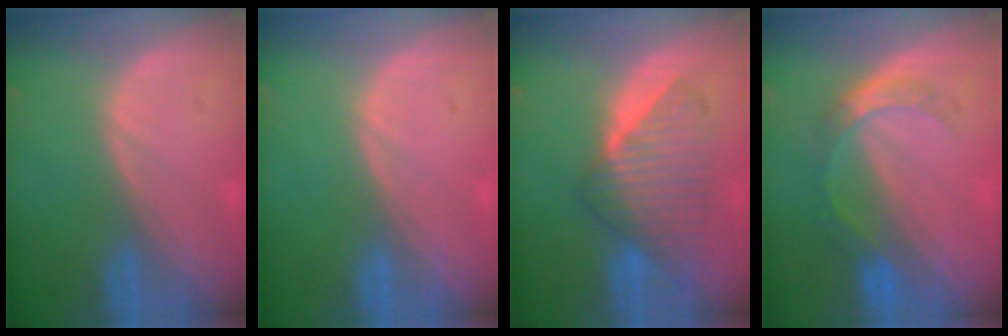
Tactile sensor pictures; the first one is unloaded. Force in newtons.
{"total": 0.0}
{"total": 7.6, "press": 7.5, "slide": 0.7}
{"total": 5.2, "press": 4.6, "slide": 2.2}